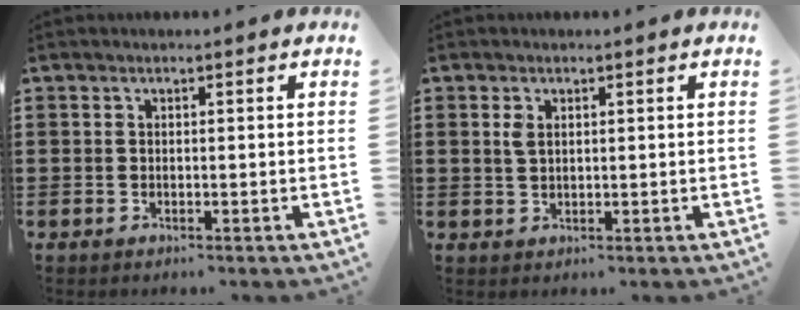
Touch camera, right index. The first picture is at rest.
{"total": 1.8, "force": [0.6, 0.9, 1.4], "torque": [-0.032, 0.005, 0.010]}